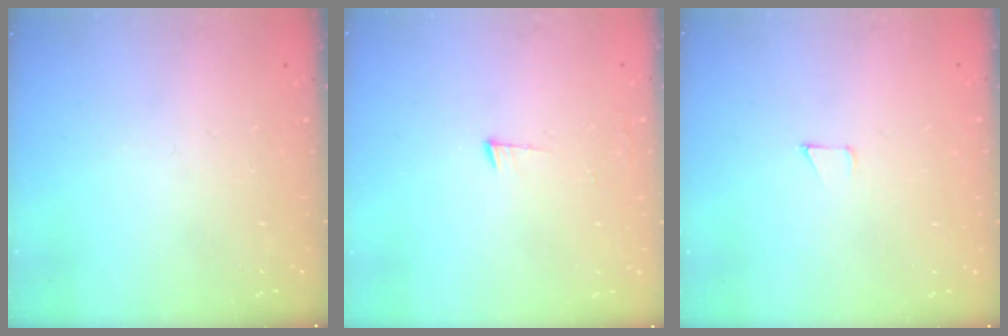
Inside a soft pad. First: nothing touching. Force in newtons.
{"total": 2.8, "press": 2.7, "slide": 0.5}
{"total": 2.8, "press": 2.8, "slide": 0.2}